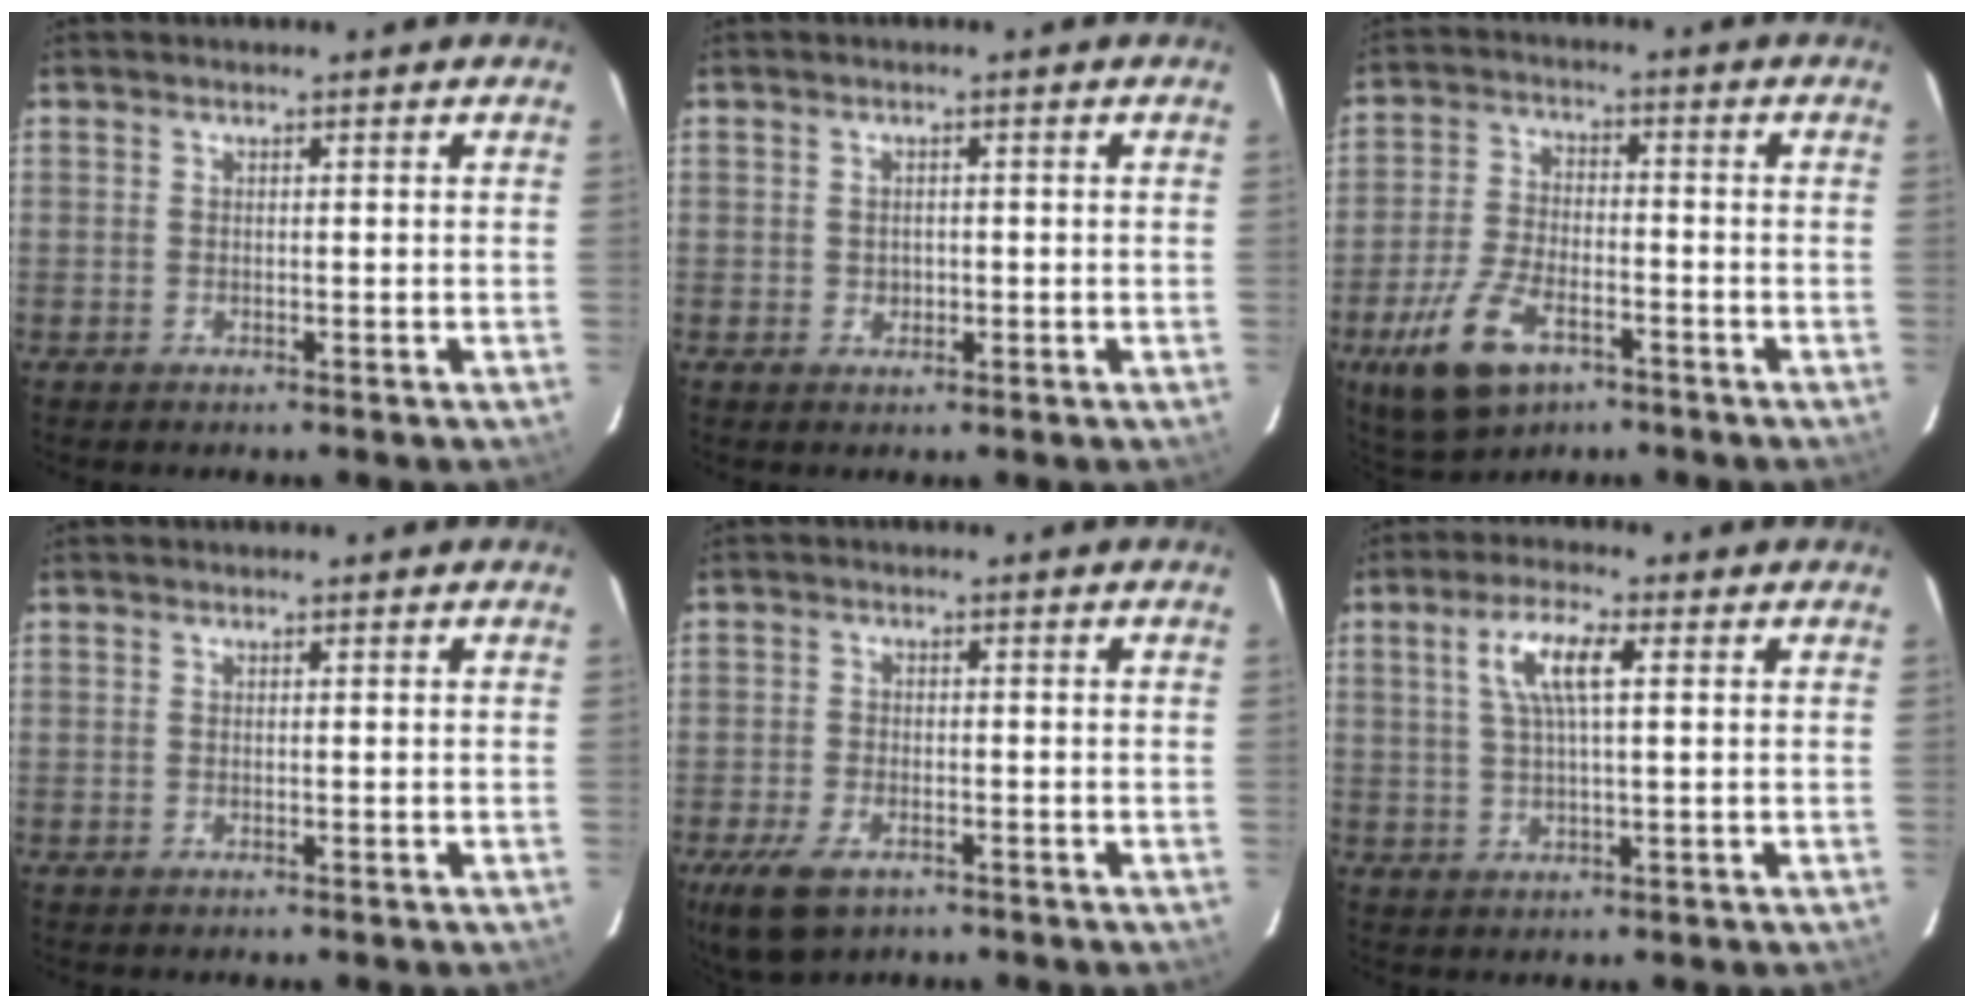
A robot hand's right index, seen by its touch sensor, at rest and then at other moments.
{"total": 1.5, "force": [-0.2, 1.4, 0.5], "torque": [-0.004, 0.002, -0.001]}
{"total": 12.5, "force": [-6.7, 6.3, 8.4], "torque": [-0.192, -0.016, -0.120]}
{"total": 0.0}
{"total": 8.0, "force": [-4.8, 4.2, 4.9], "torque": [-0.125, -0.020, -0.085]}
{"total": 6.9, "force": [2.0, 1.6, 6.4], "torque": [-0.123, 0.009, 0.039]}